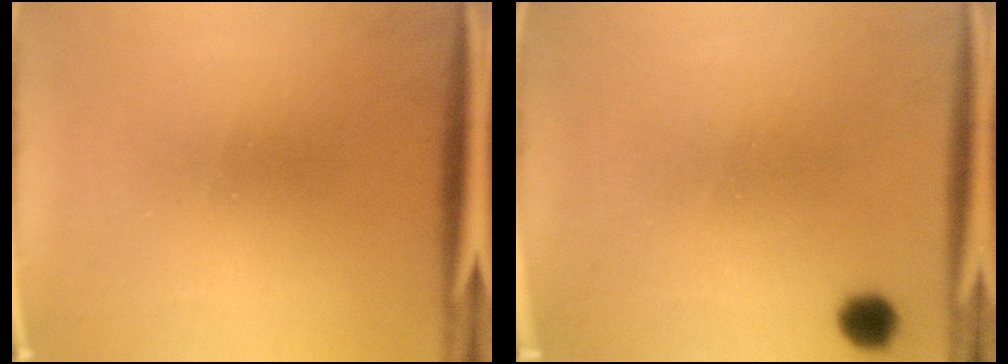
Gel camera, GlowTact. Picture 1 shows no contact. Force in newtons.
{"total": 3.6}